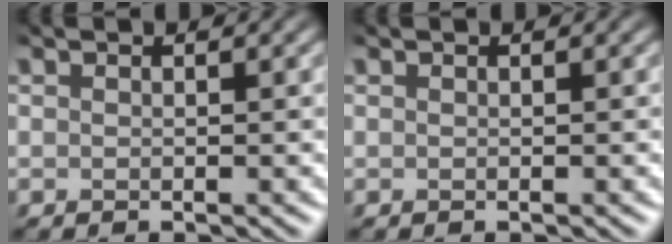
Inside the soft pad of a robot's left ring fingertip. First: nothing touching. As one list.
[{"total": 0.0}]